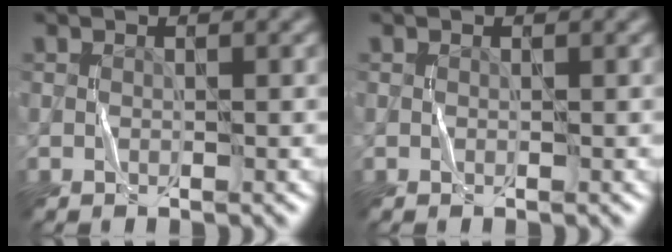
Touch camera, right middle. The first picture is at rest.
{"total": 0.0}